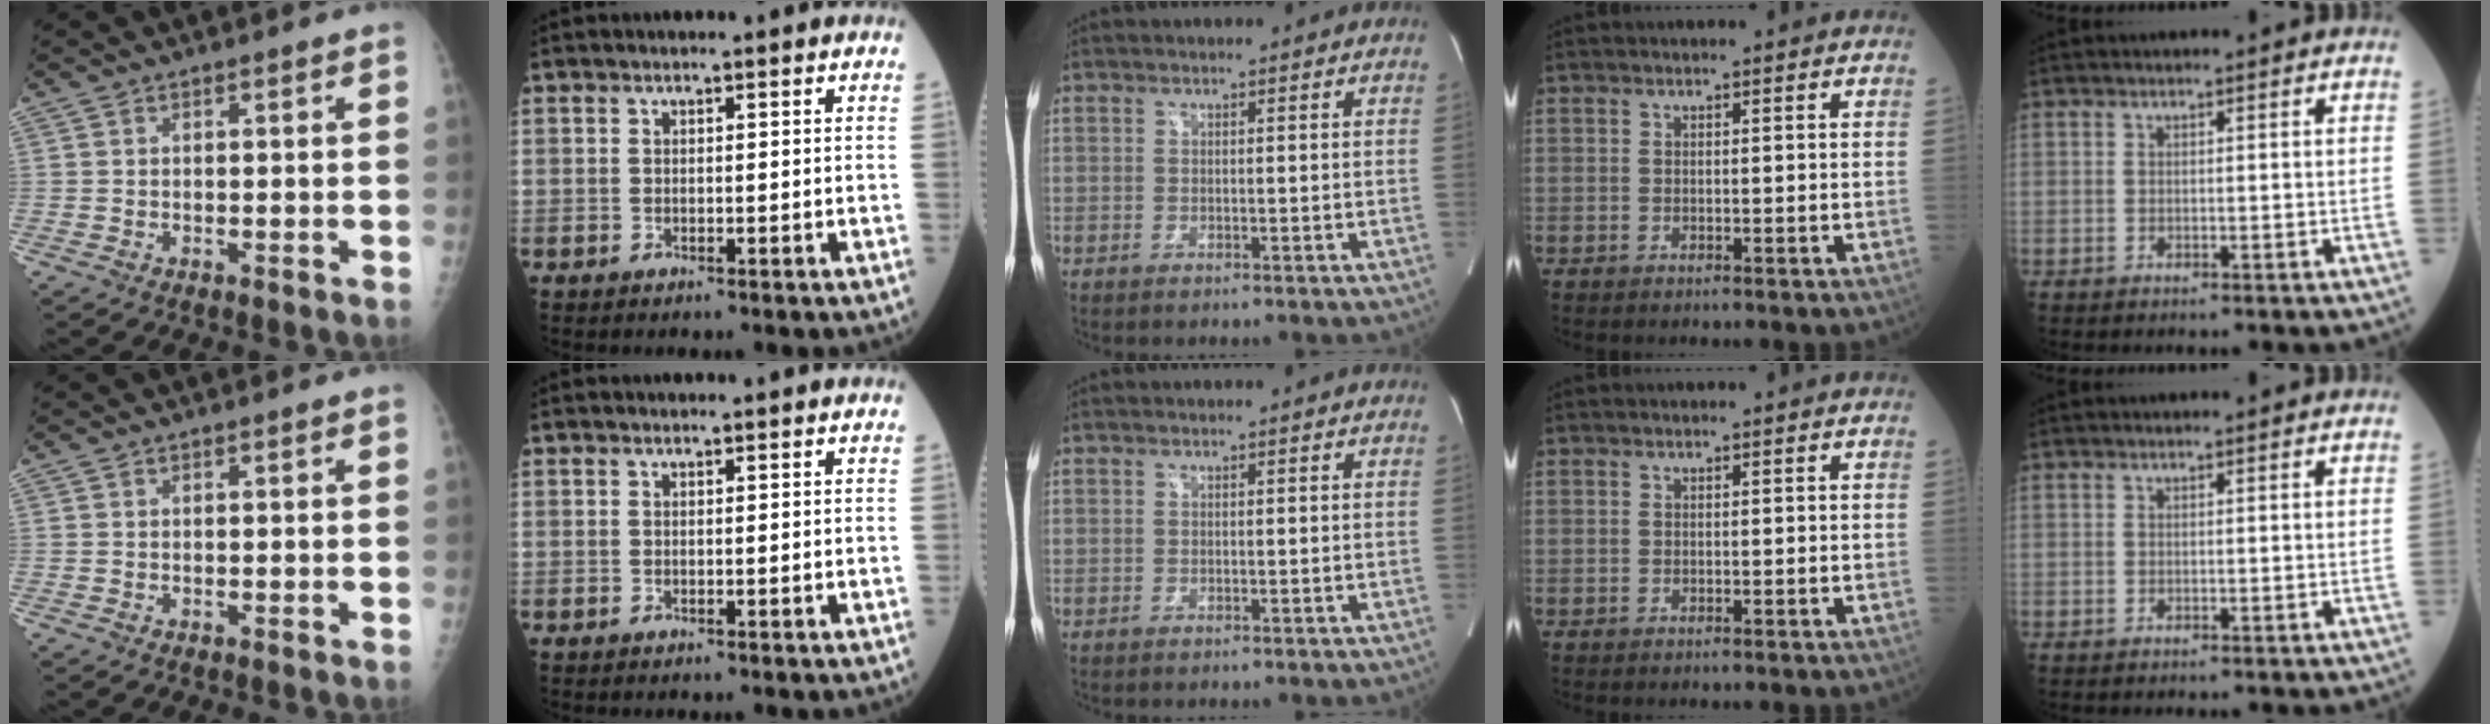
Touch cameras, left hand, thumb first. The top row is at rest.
{}